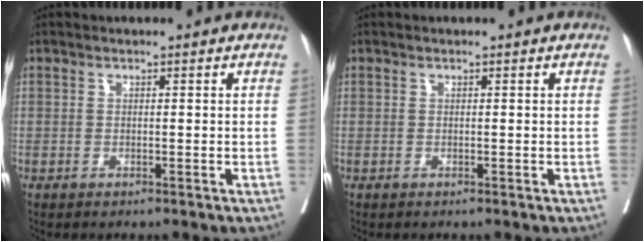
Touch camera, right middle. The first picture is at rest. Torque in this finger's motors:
{"motor_torque": [0.00, 0.00, 0.00, -0.01]}